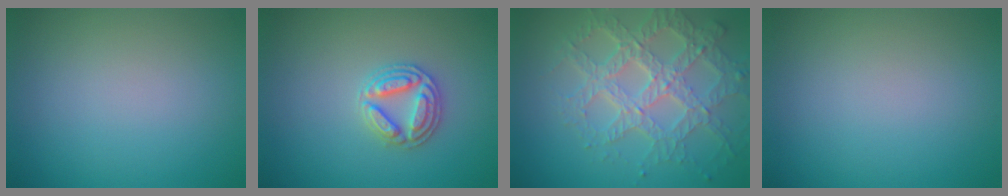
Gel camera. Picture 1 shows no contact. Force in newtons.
{"total": 2.9, "press": 2.9, "slide": 0.2}
{"total": 7.4, "press": 5.3, "slide": 5.1}
{"total": 0.0}